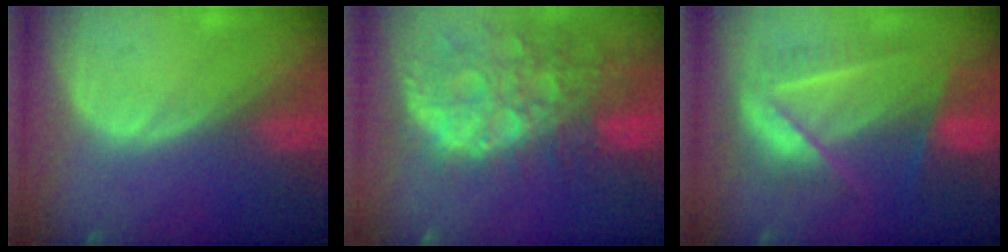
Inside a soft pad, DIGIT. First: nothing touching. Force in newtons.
{"total": 14.0, "press": 11.3, "slide": 8.2}
{"total": 7.5, "press": 7.4, "slide": 1.1}